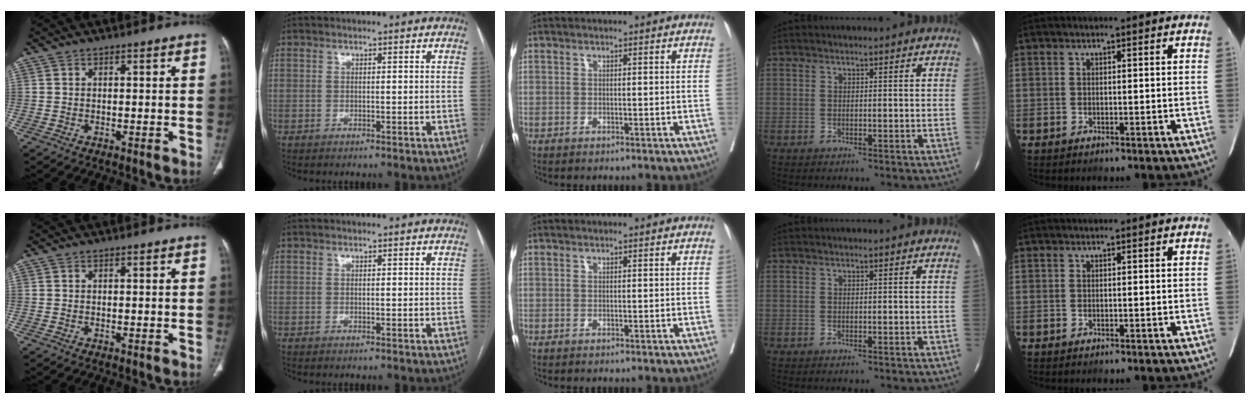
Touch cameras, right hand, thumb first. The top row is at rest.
{}